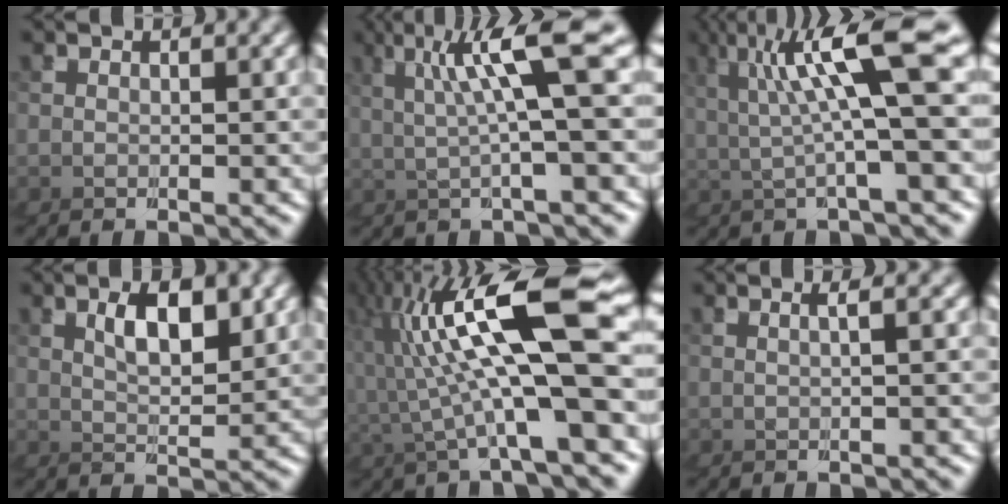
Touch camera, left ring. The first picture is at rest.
{"total": 4.5, "force": [2.0, -1.8, 3.6], "torque": [-0.057, 0.039, 0.022]}
{"total": 6.0, "force": [1.9, 0.0, 5.7], "torque": [-0.095, 0.035, 0.025]}
{"total": 4.0, "force": [3.2, -1.9, -1.4], "torque": [0.003, 0.025, 0.038]}
{"total": 10.0, "force": [2.7, 2.9, 9.2], "torque": [-0.165, 0.036, 0.035]}
{"total": 2.0, "force": [-0.3, -2.0, 0.0], "torque": [-0.021, 0.007, 0.003]}